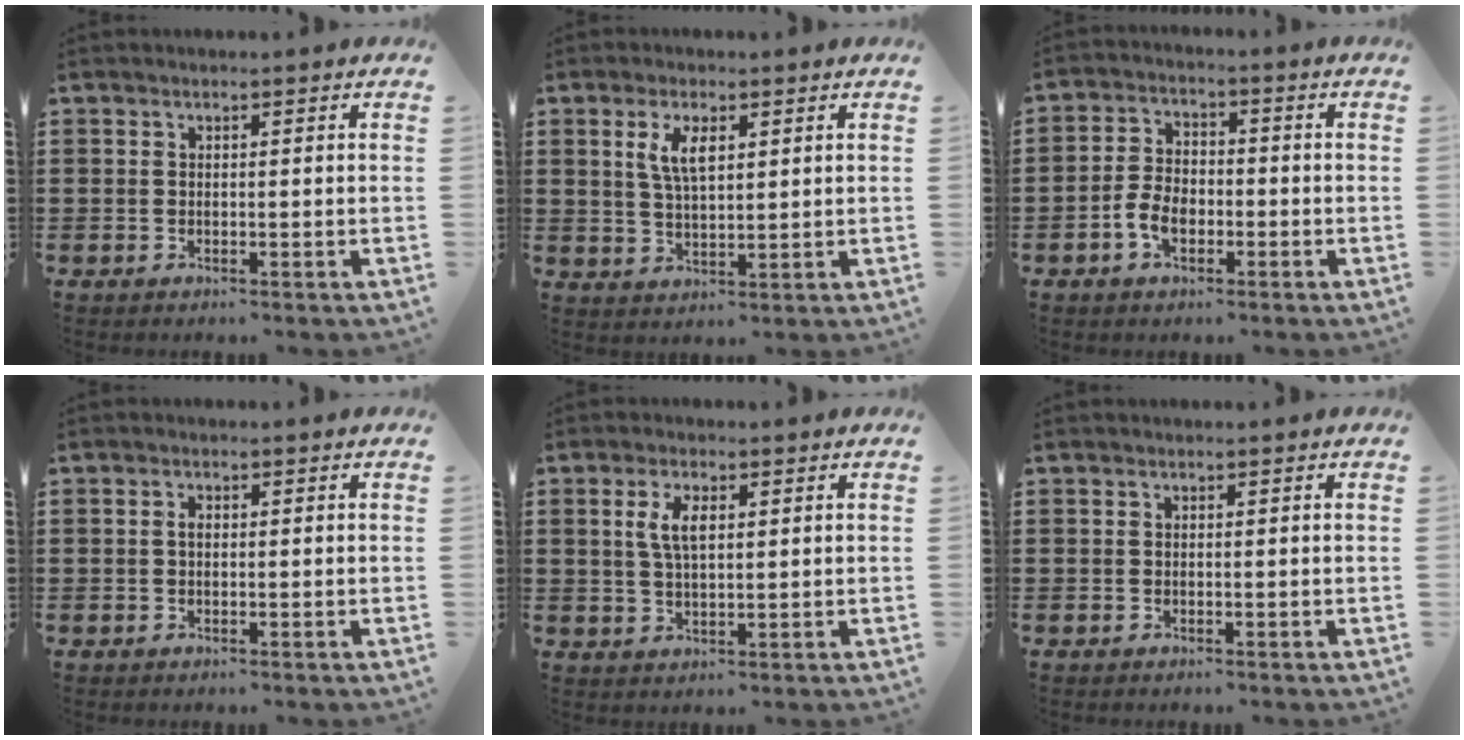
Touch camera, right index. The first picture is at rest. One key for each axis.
{"total": 4.7, "fx": 1.8, "fy": 1.9, "fz": 3.9, "tx": -0.085, "ty": 0.006, "tz": 0.030}
{"total": 4.9, "fx": -2.0, "fy": 3.0, "fz": 3.4, "tx": -0.081, "ty": 0.001, "tz": -0.042}
{"total": 1.0, "fx": 0.0, "fy": 0.5, "fz": 0.8, "tx": -0.017, "ty": 0.001, "tz": 0.000}
{"total": 4.2, "fx": 1.2, "fy": 1.7, "fz": 3.7, "tx": -0.079, "ty": 0.007, "tz": 0.019}
{"total": 0.0}